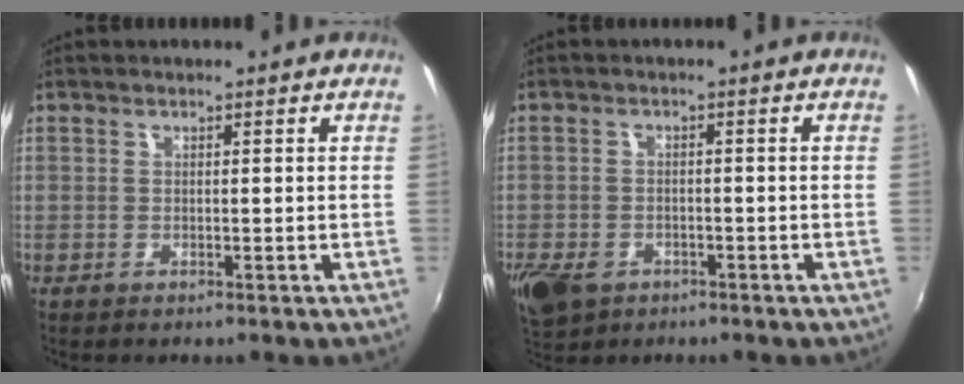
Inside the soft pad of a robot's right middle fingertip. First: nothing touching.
{"total": 8.0, "force": [-4.2, 5.4, 4.0], "torque": [-0.107, -0.020, -0.072]}